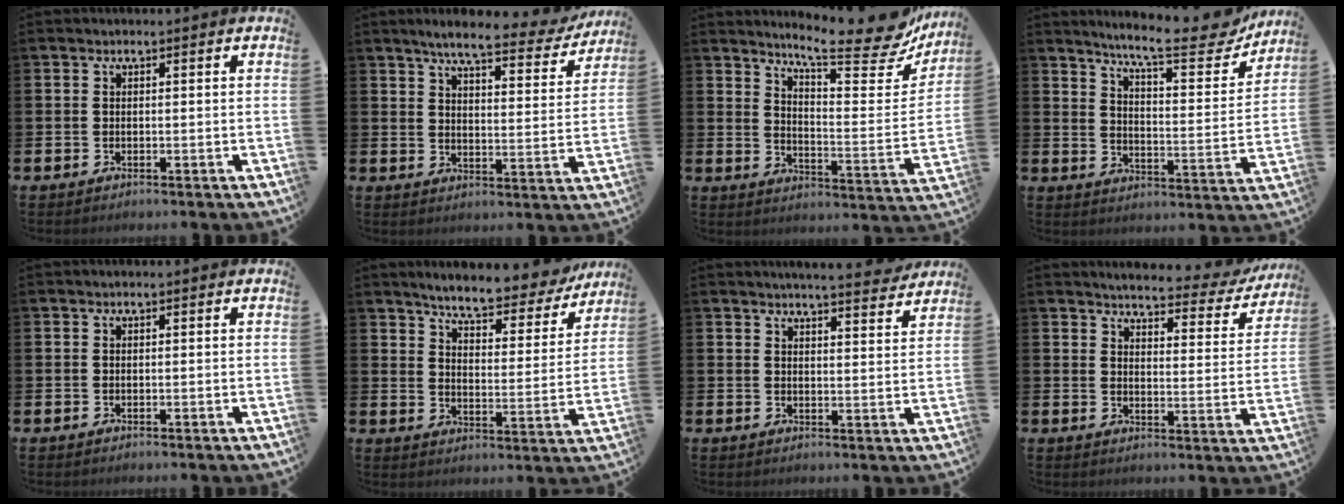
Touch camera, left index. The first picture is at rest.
{"total": 6.7, "force": [6.0, 1.0, 2.9], "torque": [-0.061, -0.035, 0.096]}
{"total": 11.2, "force": [9.7, 1.8, 5.3], "torque": [-0.089, -0.073, 0.162]}
{"total": 10.4, "force": [9.2, 1.4, 4.6], "torque": [-0.092, -0.059, 0.153]}
{"total": 0.0}
{"total": 6.6, "force": [6.2, 1.0, 2.1], "torque": [-0.066, -0.044, 0.102]}
{"total": 5.1, "force": [5.0, -0.2, 0.9], "torque": [-0.014, -0.036, 0.085]}
{"total": 3.9, "force": [3.7, 0.8, 0.9], "torque": [-0.029, -0.031, 0.054]}